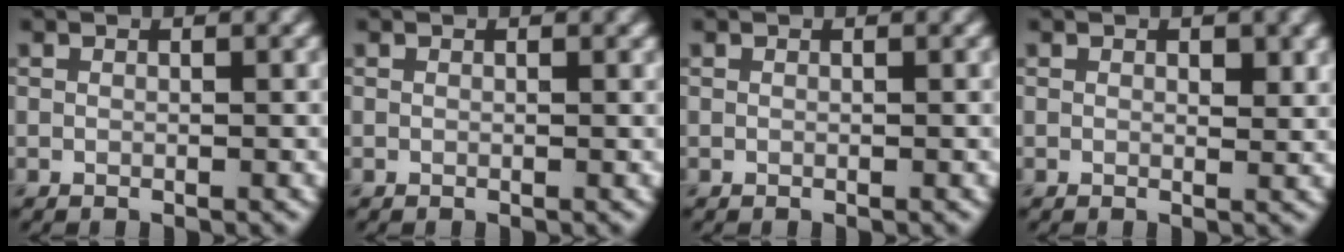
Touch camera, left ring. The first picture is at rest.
{"total": 0.0}
{"total": 0.0}
{"total": 1.3, "force": [0.5, 0.7, 1.1], "torque": [-0.011, -0.005, 0.008]}